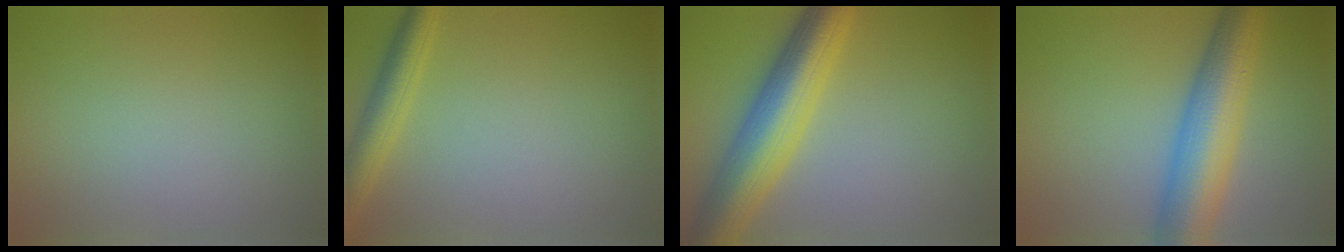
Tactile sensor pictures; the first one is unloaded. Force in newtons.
{"total": 3.1, "press": 3.1, "slide": 0.2}
{"total": 9.1, "press": 9.1, "slide": 0.3}
{"total": 9.2, "press": 9.1, "slide": 0.2}